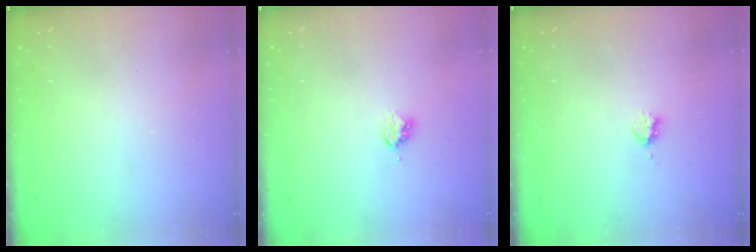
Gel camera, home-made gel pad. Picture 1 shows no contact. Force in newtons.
{"total": 3.6, "press": 3.5, "slide": 0.4}
{"total": 2.9, "press": 2.8, "slide": 0.5}